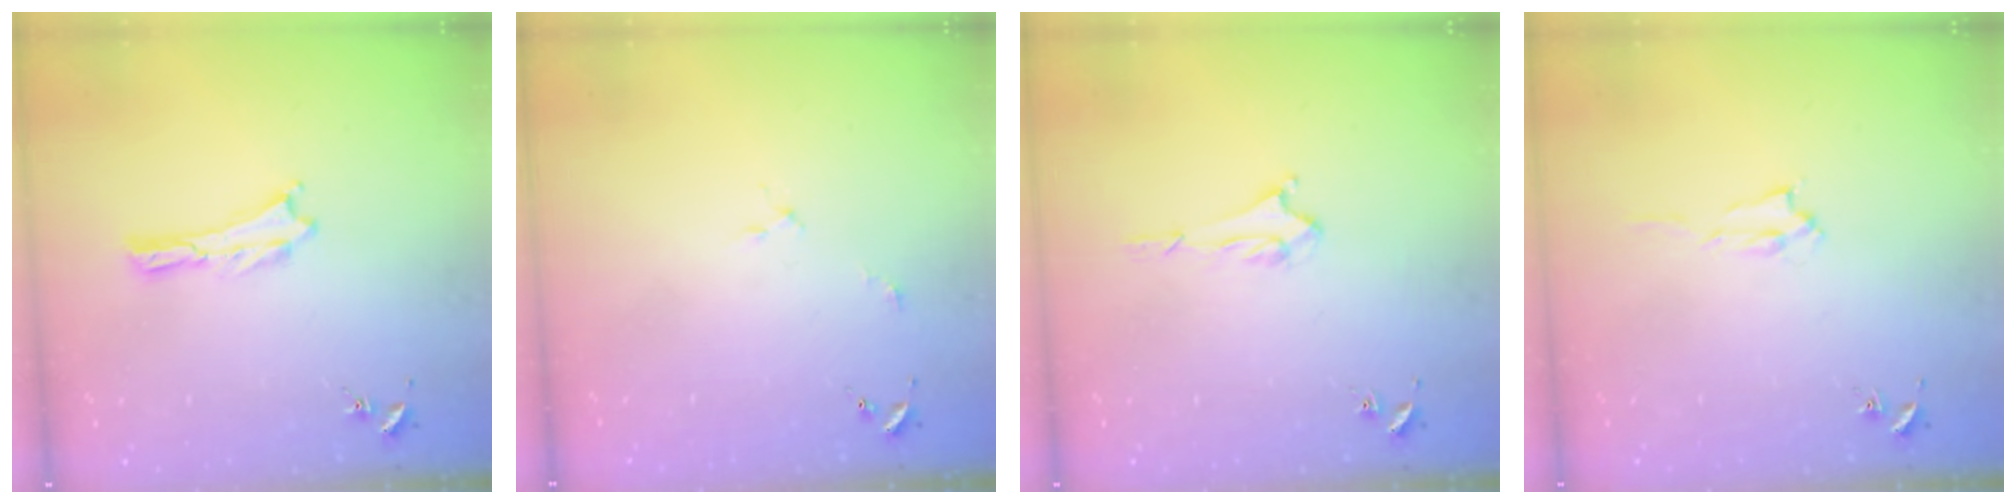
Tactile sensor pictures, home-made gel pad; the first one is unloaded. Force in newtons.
{"total": 2.0, "press": 2.0, "slide": 0.1}
{"total": 1.7, "press": 1.6, "slide": 0.4}
{"total": 1.4, "press": 1.4, "slide": 0.2}